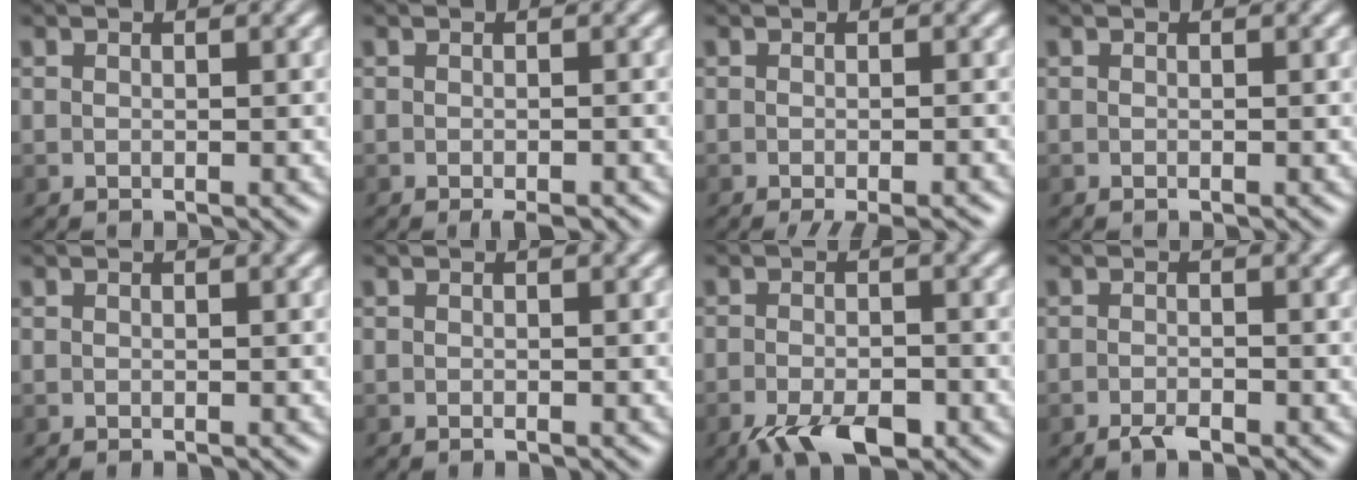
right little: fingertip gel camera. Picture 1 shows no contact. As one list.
[{"total": 2.0, "force": [-1.3, 0.5, 1.4], "torque": [-0.017, -0.003, -0.017]}, {"total": 4.0, "force": [-2.4, 0.9, 3.0], "torque": [-0.031, -0.005, -0.029]}, {"total": 0.0}, {"total": 0.0}, {"total": 0.0}, {"total": 4.8, "force": [-2.7, 1.9, 3.4], "torque": [-0.061, -0.007, -0.046]}, {"total": 1.4, "force": [-1.0, 0.4, 0.9], "torque": [-0.020, -0.002, -0.019]}]